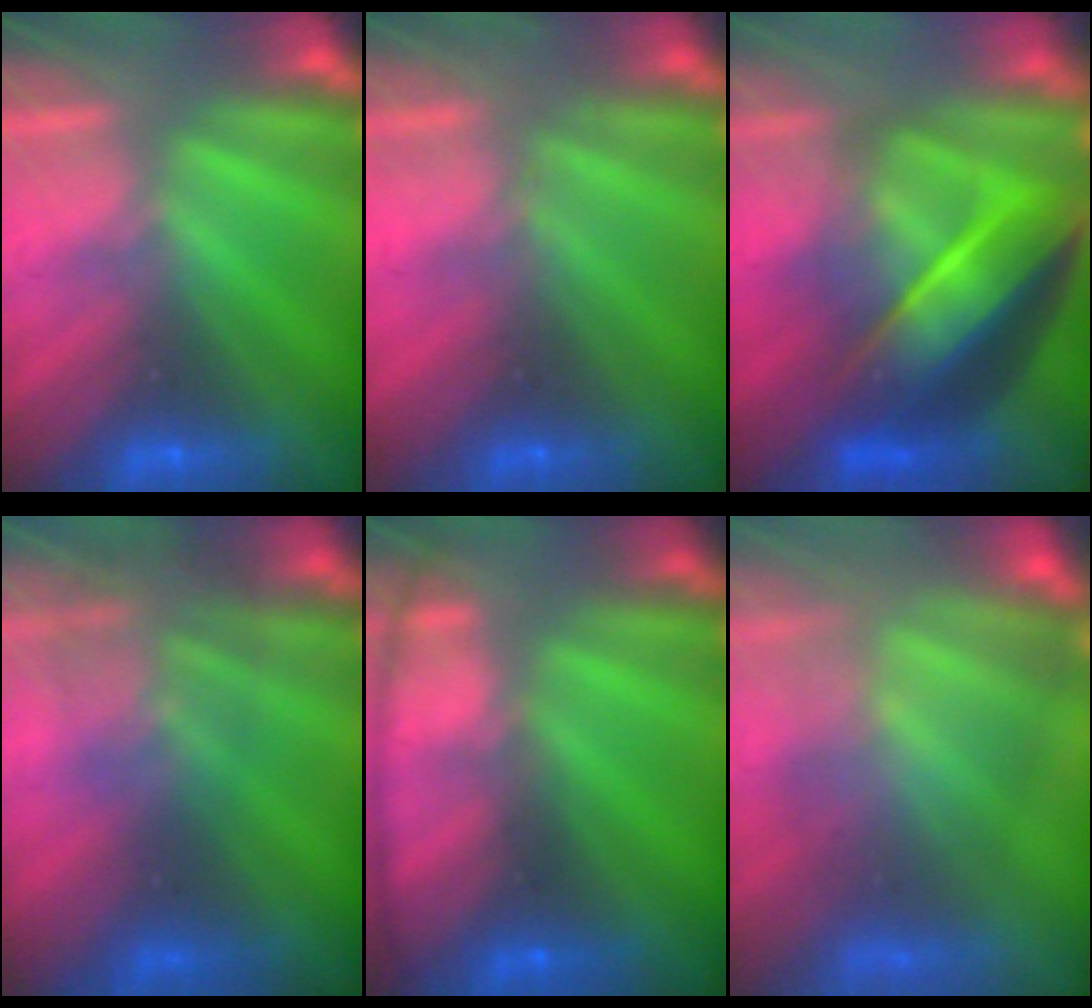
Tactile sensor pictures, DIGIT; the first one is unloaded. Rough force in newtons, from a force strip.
{"total": 4.7}
{"total": 7.3}
{"total": 1.5}
{"total": 7.6}
{"total": 8.5}